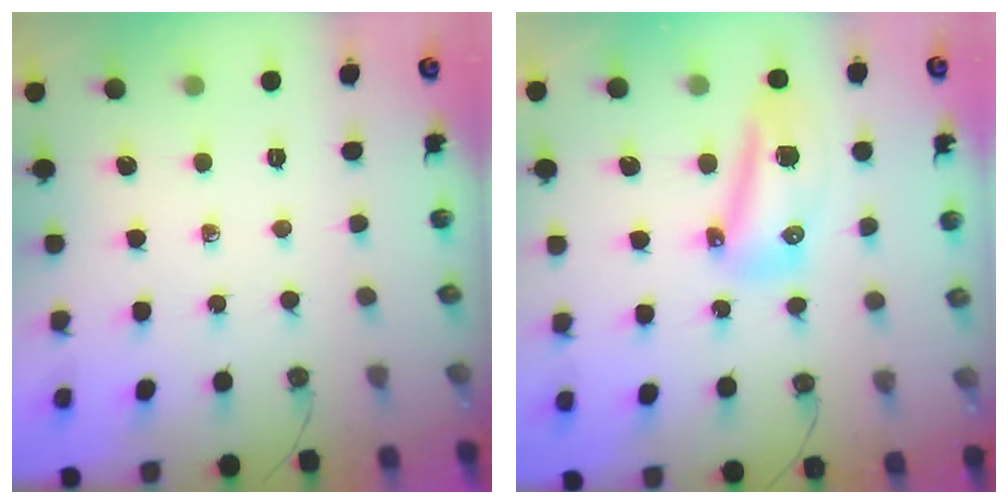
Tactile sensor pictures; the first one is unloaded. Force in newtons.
{"total": 11.2, "press": 10.9, "slide": 2.6}